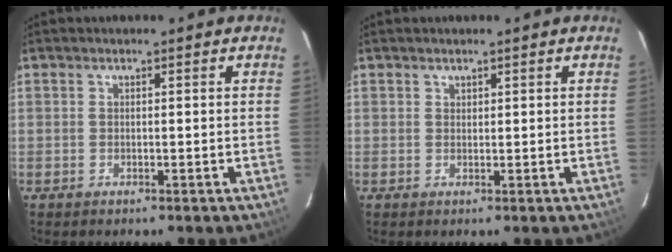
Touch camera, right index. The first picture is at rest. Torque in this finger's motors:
{"motor_torque": [-0.05, 0.04, 0.02, -0.01]}